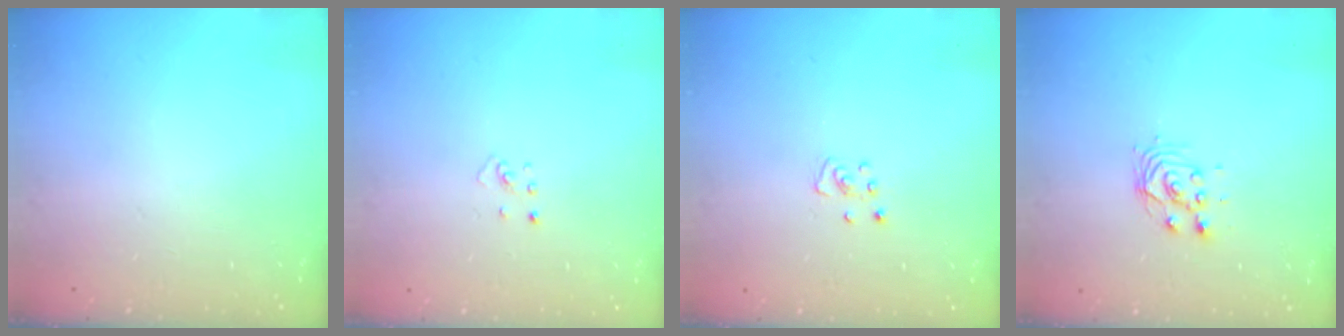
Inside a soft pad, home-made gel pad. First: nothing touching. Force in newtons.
{"total": 2.0, "press": 2.0, "slide": 0.3}
{"total": 3.4, "press": 3.4, "slide": 0.3}
{"total": 4.4, "press": 4.4, "slide": 0.2}